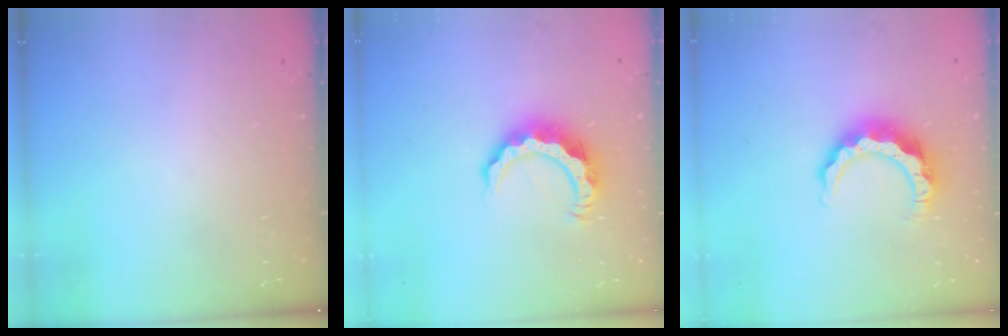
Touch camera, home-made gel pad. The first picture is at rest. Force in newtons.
{"total": 9.0, "press": 9.0, "slide": 0.4}
{"total": 8.6, "press": 8.6, "slide": 0.6}